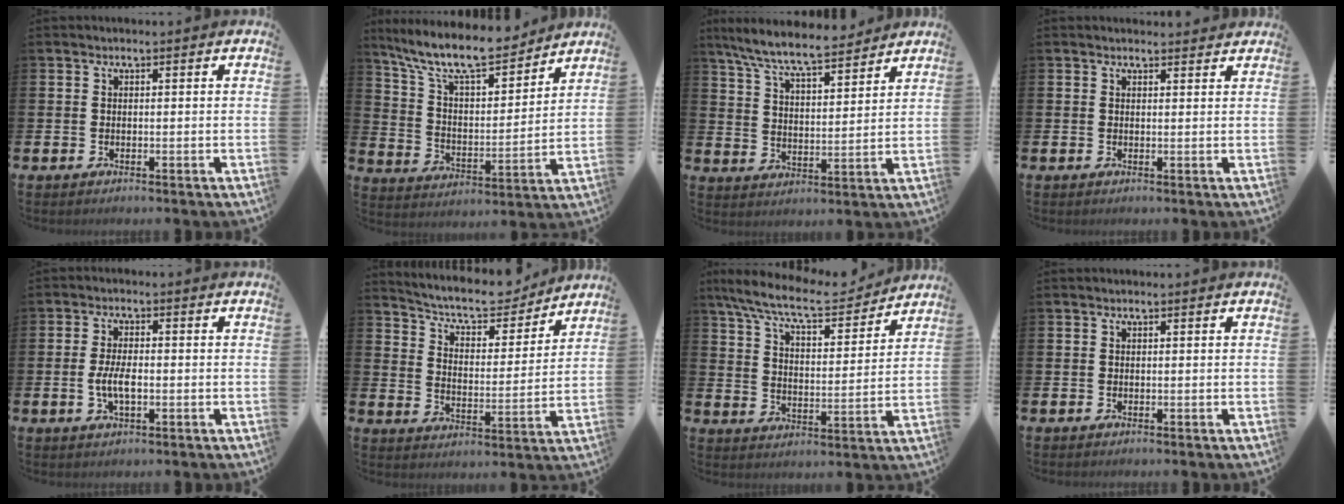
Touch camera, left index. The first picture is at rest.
{"total": 11.6, "force": [10.2, 2.7, 4.7], "torque": [-0.120, -0.065, 0.178]}
{"total": 8.2, "force": [7.6, 0.9, 2.9], "torque": [-0.087, -0.041, 0.135]}
{"total": 0.7, "force": [0.7, 0.2, 0.0], "torque": [0.009, 0.000, 0.011]}
{"total": 3.8, "force": [-0.7, 1.5, 3.4], "torque": [-0.067, 0.000, -0.015]}
{"total": 8.2, "force": [7.6, 2.2, 2.4], "torque": [-0.069, -0.052, 0.129]}
{"total": 9.6, "force": [8.7, 1.5, 3.7], "torque": [-0.104, -0.051, 0.150]}
{"total": 0.0}